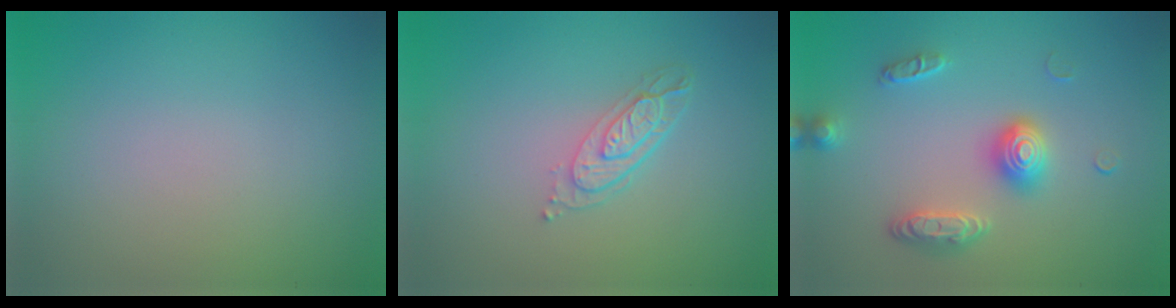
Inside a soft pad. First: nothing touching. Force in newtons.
{"total": 3.2, "press": 2.4, "slide": 2.2}
{"total": 3.0, "press": 2.9, "slide": 0.7}